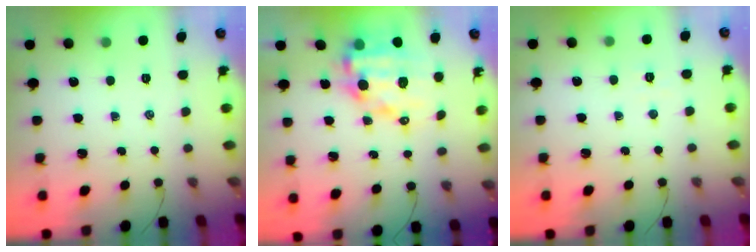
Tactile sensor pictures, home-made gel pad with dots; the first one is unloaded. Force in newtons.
{"total": 11.9, "press": 11.5, "slide": 3.2}
{"total": 2.4, "press": 2.3, "slide": 0.5}